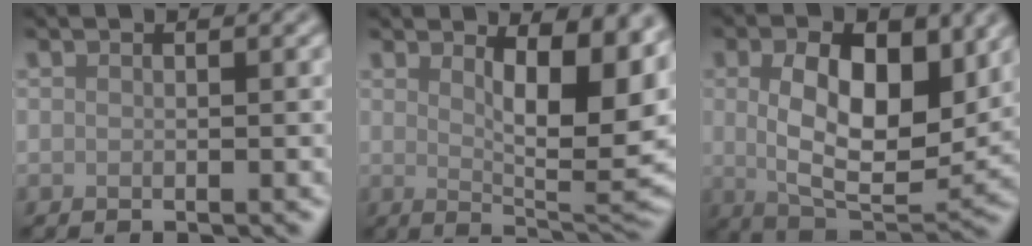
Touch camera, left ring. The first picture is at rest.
{"total": 9.8, "force": [2.7, 3.5, 8.8], "torque": [-0.112, -0.011, 0.046]}
{"total": 9.7, "force": [2.0, 5.0, 8.0], "torque": [-0.133, -0.005, 0.032]}